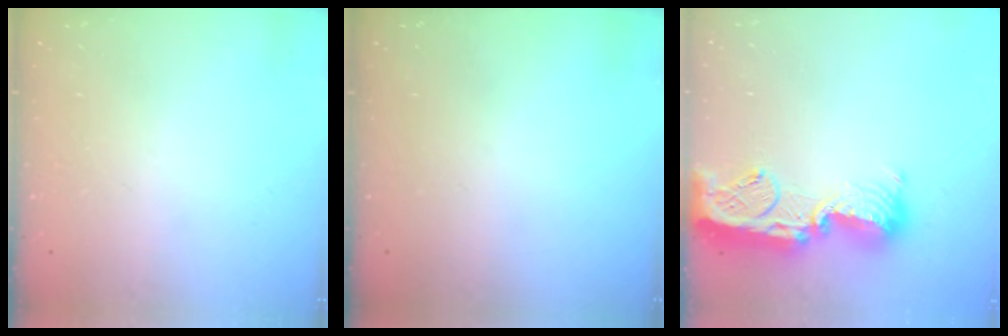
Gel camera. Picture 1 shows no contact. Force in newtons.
{"total": 0.0}
{"total": 16.6, "press": 16.6, "slide": 1.4}